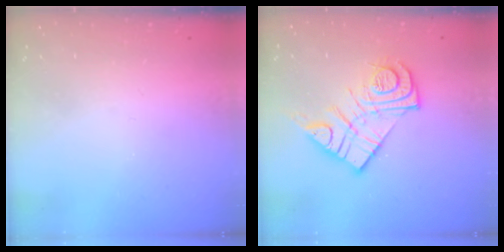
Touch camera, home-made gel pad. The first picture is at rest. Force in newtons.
{"total": 14.7, "press": 14.7, "slide": 1.3}